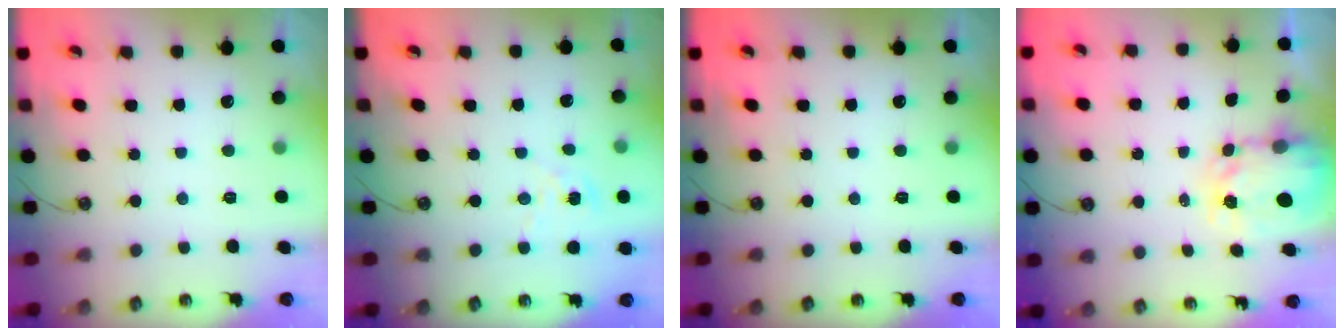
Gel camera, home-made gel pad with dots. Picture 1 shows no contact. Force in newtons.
{"total": 2.5, "press": 2.5, "slide": 0.2}
{"total": 0.0}
{"total": 5.0, "press": 5.0, "slide": 0.4}